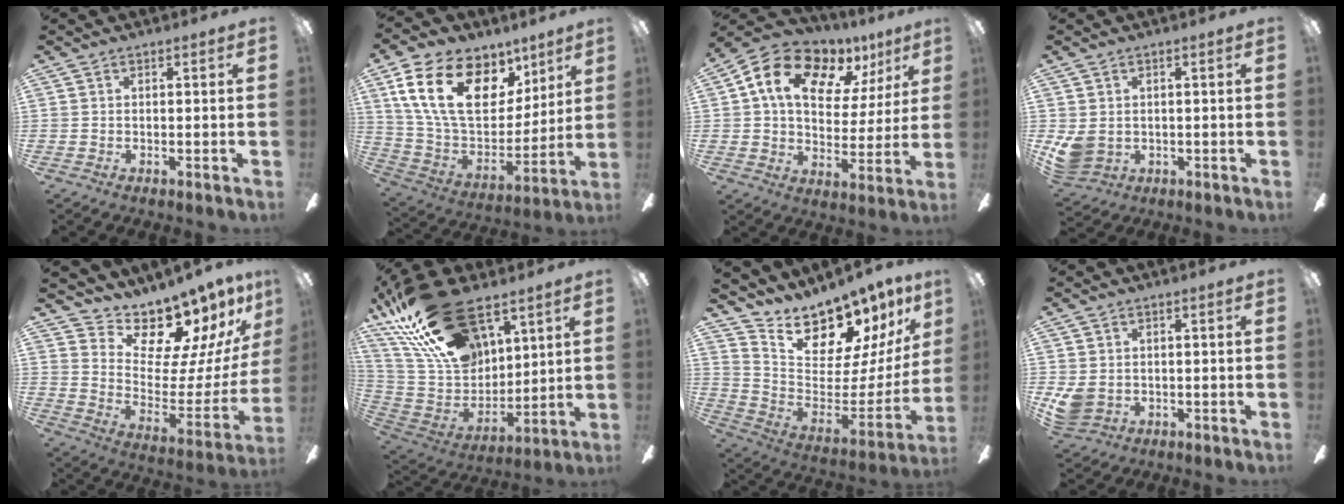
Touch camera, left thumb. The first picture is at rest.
{"total": 23.1, "force": [10.3, 14.3, 14.9], "torque": [-0.287, -0.033, 0.188]}
{"total": 15.3, "force": [8.9, 9.3, 8.2], "torque": [-0.151, -0.043, 0.160]}
{"total": 5.7, "force": [-0.4, 4.9, 3.0], "torque": [-0.073, -0.003, -0.008]}
{"total": 14.3, "force": [12.9, 4.6, 4.2], "torque": [-0.058, -0.135, 0.219]}
{"total": 28.7, "force": [18.0, 14.8, 16.8], "torque": [-0.334, -0.088, 0.323]}
{"total": 14.2, "force": [13.3, 4.2, 2.6], "torque": [-0.037, -0.134, 0.233]}
{"total": 5.3, "force": [-0.8, 4.5, 2.7], "torque": [-0.059, 0.003, -0.014]}